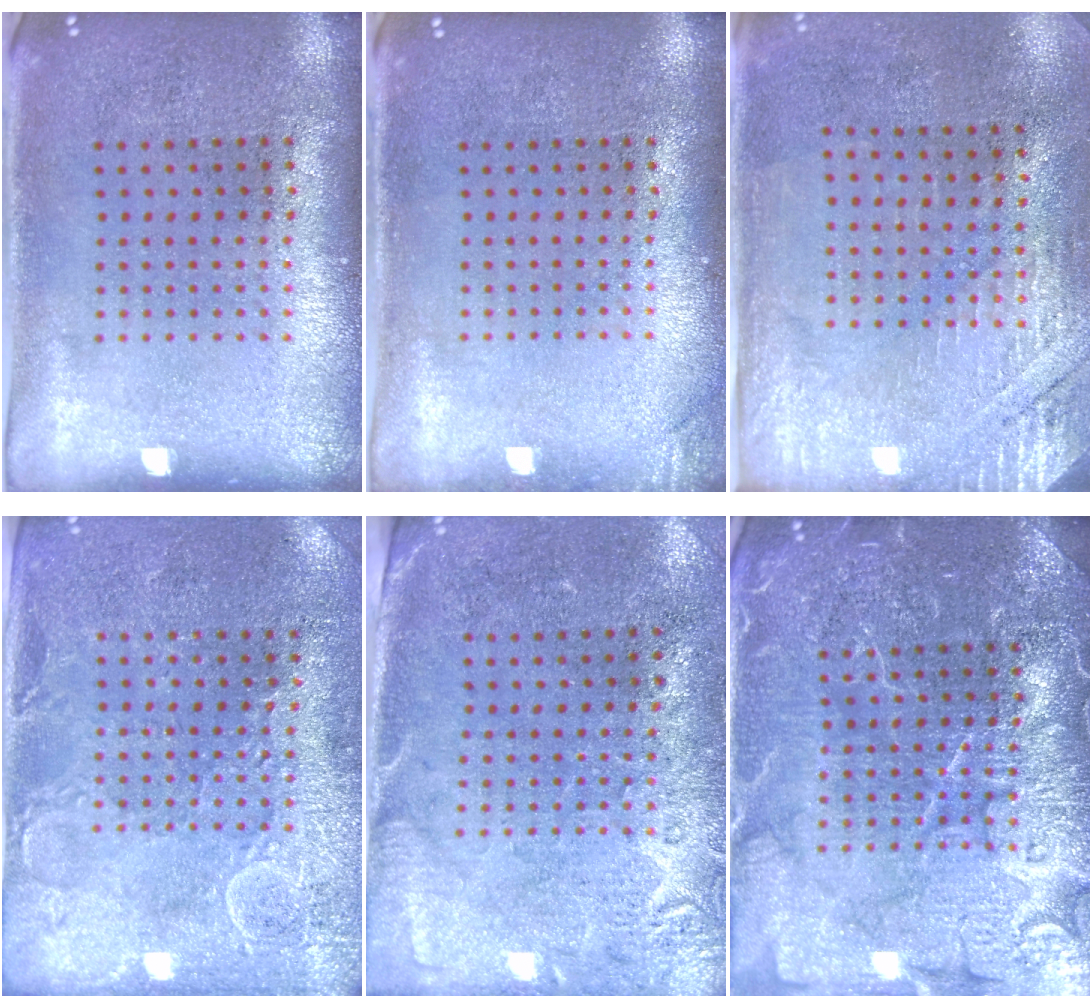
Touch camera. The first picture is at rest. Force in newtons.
{"total": 0.9, "press": 0.9, "slide": 0.2}
{"total": 2.7, "press": 2.4, "slide": 1.2}
{"total": 2.8, "press": 2.7, "slide": 0.8}
{"total": 2.7, "press": 2.3, "slide": 1.4}
{"total": 6.9, "press": 6.8, "slide": 0.9}